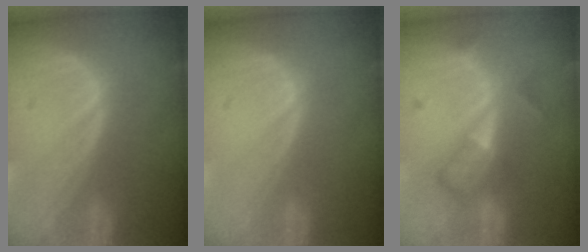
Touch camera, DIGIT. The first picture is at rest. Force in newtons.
{"total": 0.0}
{"total": 5.1, "press": 5.1, "slide": 0.4}